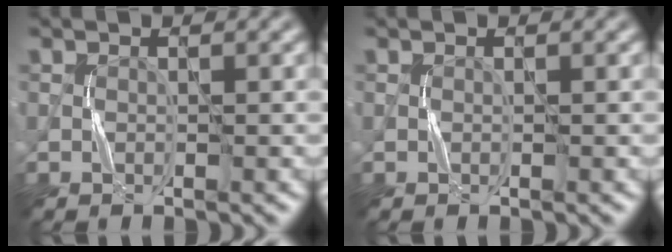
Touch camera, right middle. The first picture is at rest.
{"total": 0.0}